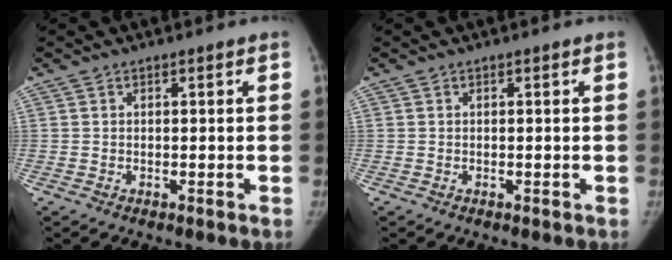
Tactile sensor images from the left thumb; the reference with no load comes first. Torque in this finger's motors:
{"motor_torque": [0.00, 0.00, 0.11, -0.06, 0.00]}